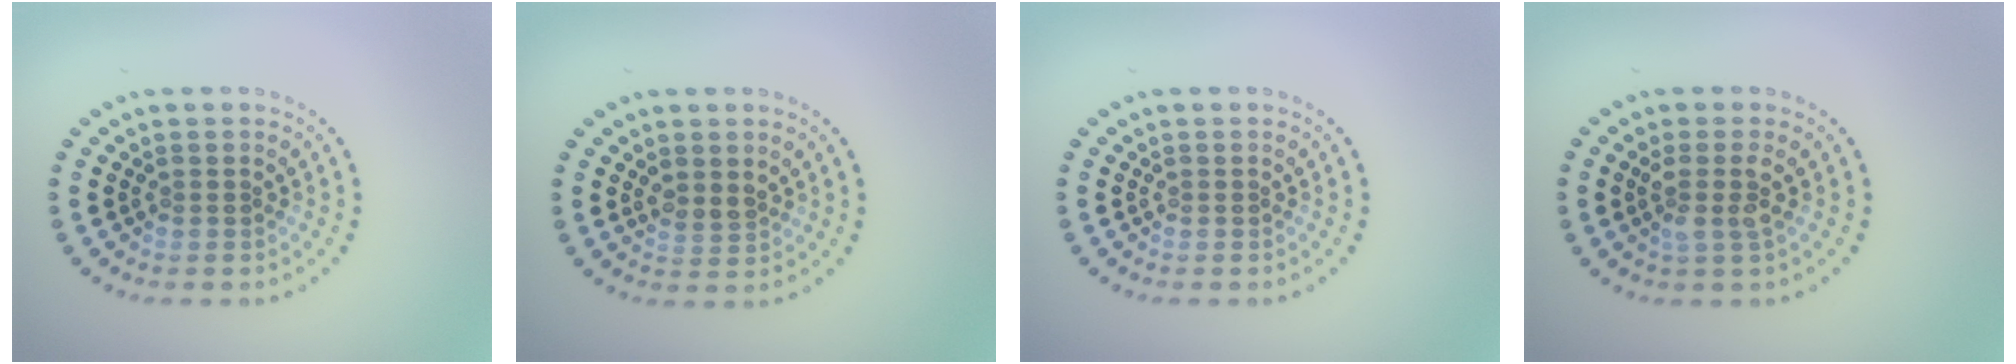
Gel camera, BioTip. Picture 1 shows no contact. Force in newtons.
{"total": 1.5, "press": 1.3, "slide": 0.8}
{"total": 0.0}
{"total": 2.1, "press": 1.6, "slide": 1.3}